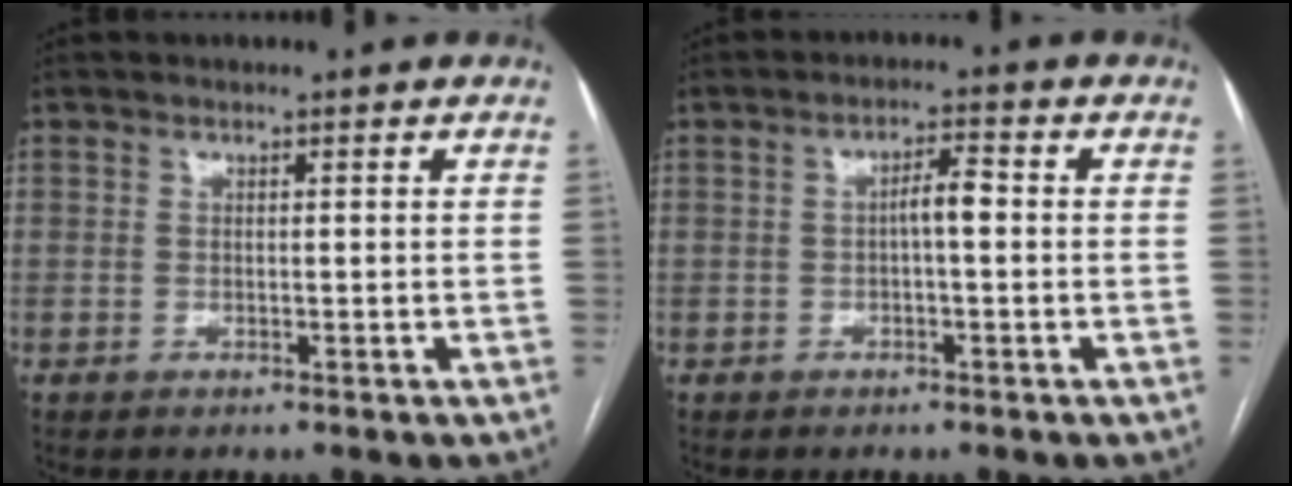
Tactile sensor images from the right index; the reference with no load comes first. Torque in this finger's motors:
{"motor_torque": [0.59, -0.09, 0.20, 0.07]}